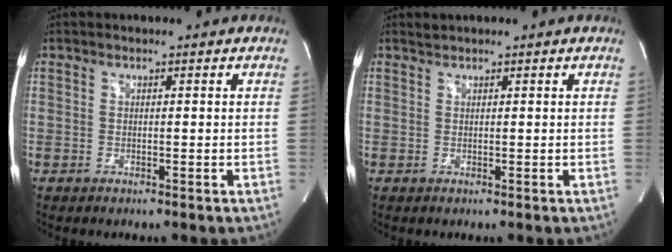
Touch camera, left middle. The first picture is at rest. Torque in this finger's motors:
{"motor_torque": [0.09, 0.03, -0.12, -0.01]}